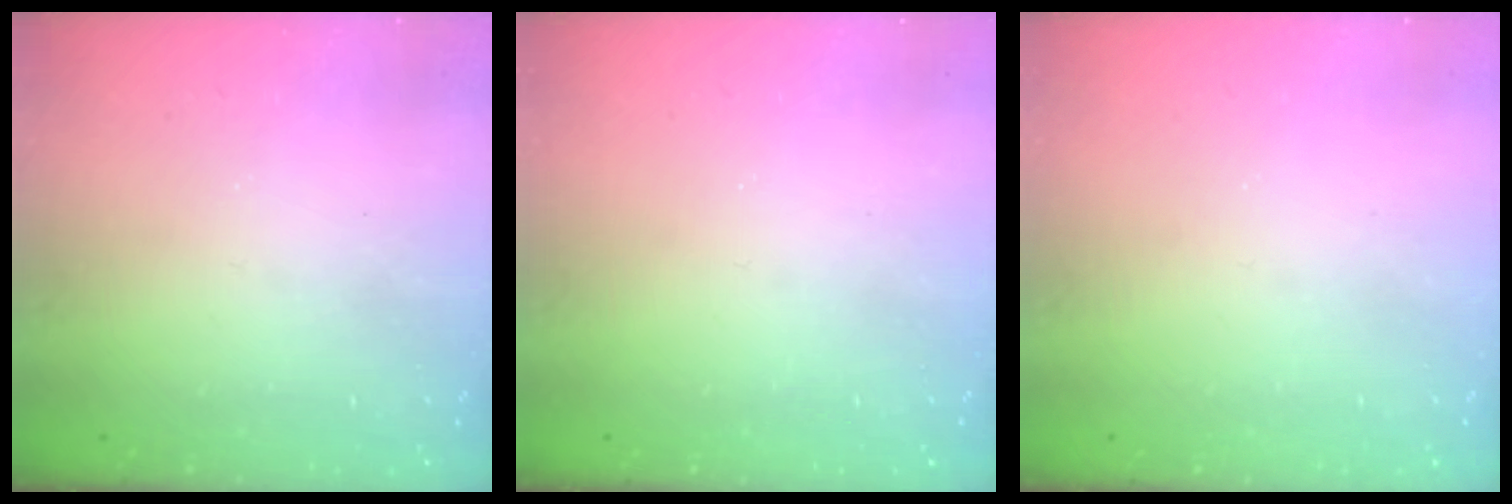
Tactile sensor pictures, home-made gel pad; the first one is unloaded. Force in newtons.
{"total": 0.0}
{"total": 0.0}